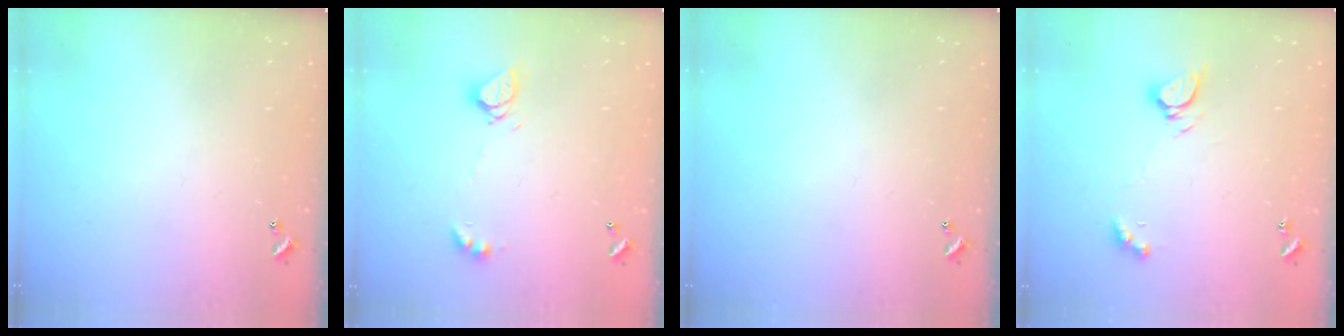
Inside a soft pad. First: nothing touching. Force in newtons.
{"total": 6.4, "press": 6.4, "slide": 0.6}
{"total": 0.0}
{"total": 5.5, "press": 5.5, "slide": 0.7}